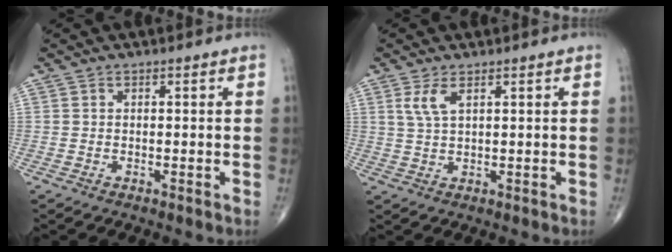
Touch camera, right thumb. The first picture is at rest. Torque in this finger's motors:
{"motor_torque": [-0.37, 0.30, 0.52, 0.12, 0.00]}